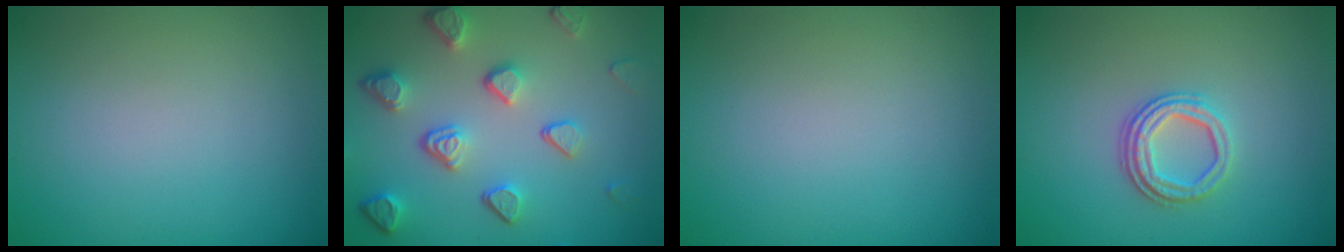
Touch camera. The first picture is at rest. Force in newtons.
{"total": 5.1, "press": 3.8, "slide": 3.4}
{"total": 0.0}
{"total": 3.1, "press": 2.5, "slide": 1.9}